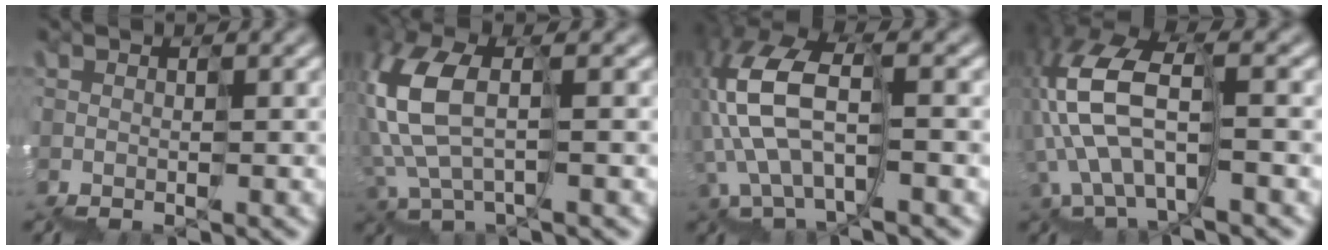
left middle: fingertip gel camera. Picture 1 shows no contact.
{"total": 4.5, "force": [1.2, 1.6, 4.1], "torque": [-0.123, 0.027, 0.019]}
{"total": 7.6, "force": [-0.3, 3.5, 6.7], "torque": [-0.166, 0.025, 0.000]}
{"total": 8.3, "force": [-0.9, 3.8, 7.3], "torque": [-0.176, 0.026, -0.013]}